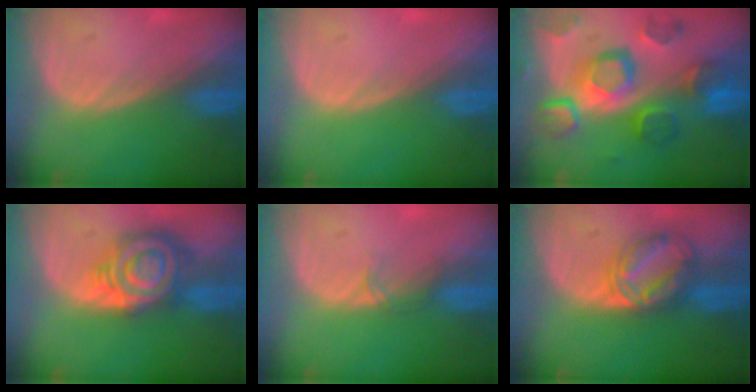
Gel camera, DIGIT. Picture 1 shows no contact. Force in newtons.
{"total": 0.0}
{"total": 12.3, "press": 10.7, "slide": 6.1}
{"total": 8.6, "press": 8.6, "slide": 0.6}
{"total": 1.3, "press": 1.2, "slide": 0.2}
{"total": 6.4, "press": 6.4, "slide": 0.4}